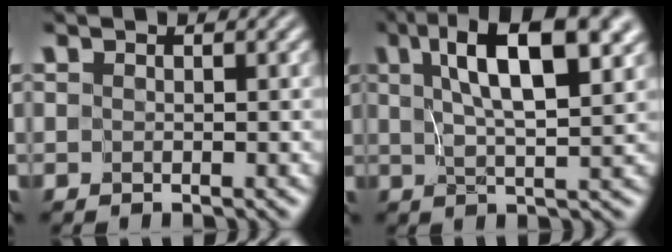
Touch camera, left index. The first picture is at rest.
{"total": 10.4, "force": [4.0, 3.4, 9.0], "torque": [-0.135, 0.011, 0.060]}